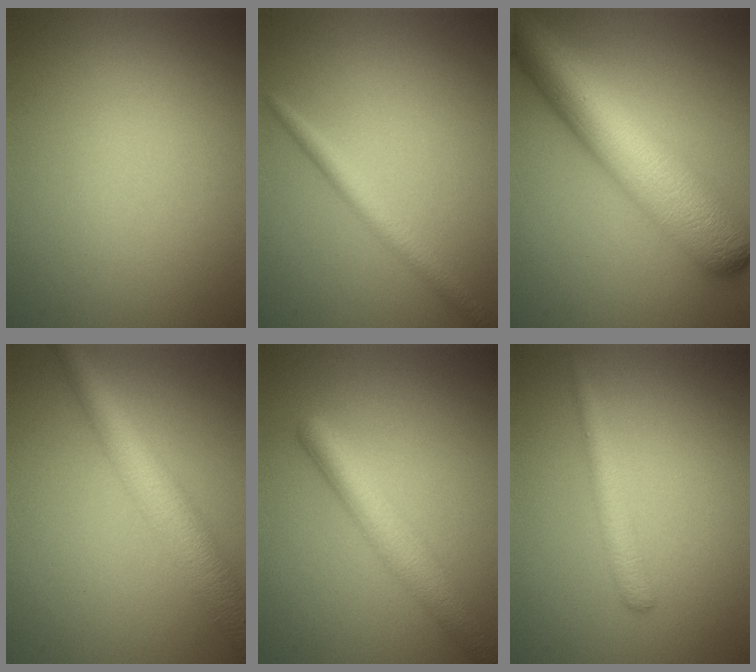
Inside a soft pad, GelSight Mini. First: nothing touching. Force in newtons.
{"total": 2.1, "press": 2.1, "slide": 0.1}
{"total": 10.1, "press": 10.1, "slide": 0.4}
{"total": 5.9, "press": 5.9, "slide": 0.2}
{"total": 4.4, "press": 4.4, "slide": 0.1}
{"total": 1.9, "press": 1.9, "slide": 0.1}